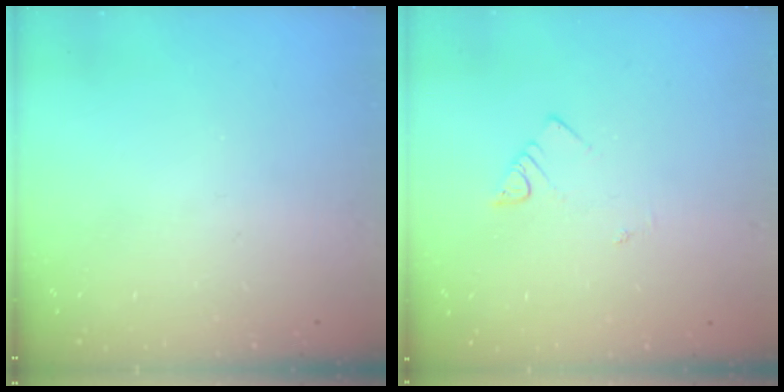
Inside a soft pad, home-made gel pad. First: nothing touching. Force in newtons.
{"total": 2.1, "press": 2.1, "slide": 0.4}